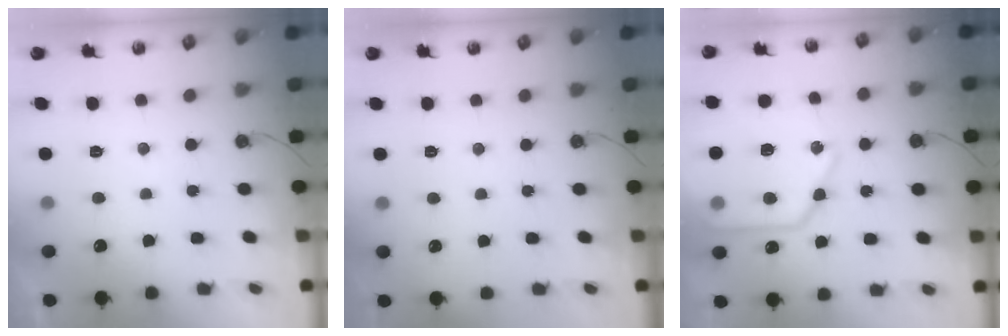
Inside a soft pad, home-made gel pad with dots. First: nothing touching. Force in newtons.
{"total": 3.0, "press": 2.9, "slide": 0.4}
{"total": 21.6, "press": 21.5, "slide": 2.0}